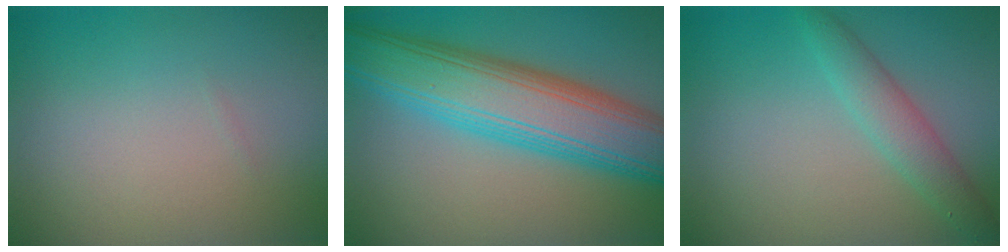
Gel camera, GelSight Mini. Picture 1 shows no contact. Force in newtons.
{"total": 10.2, "press": 10.2, "slide": 0.4}
{"total": 2.9, "press": 2.9, "slide": 0.1}